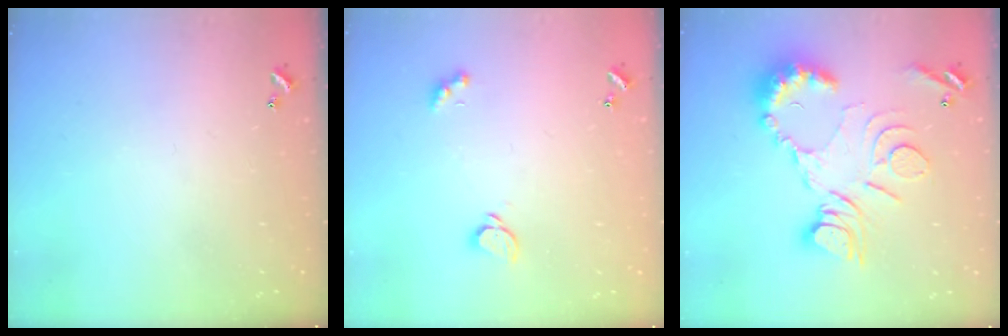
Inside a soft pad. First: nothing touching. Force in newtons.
{"total": 1.4, "press": 1.4, "slide": 0.3}
{"total": 16.2, "press": 16.1, "slide": 2.0}